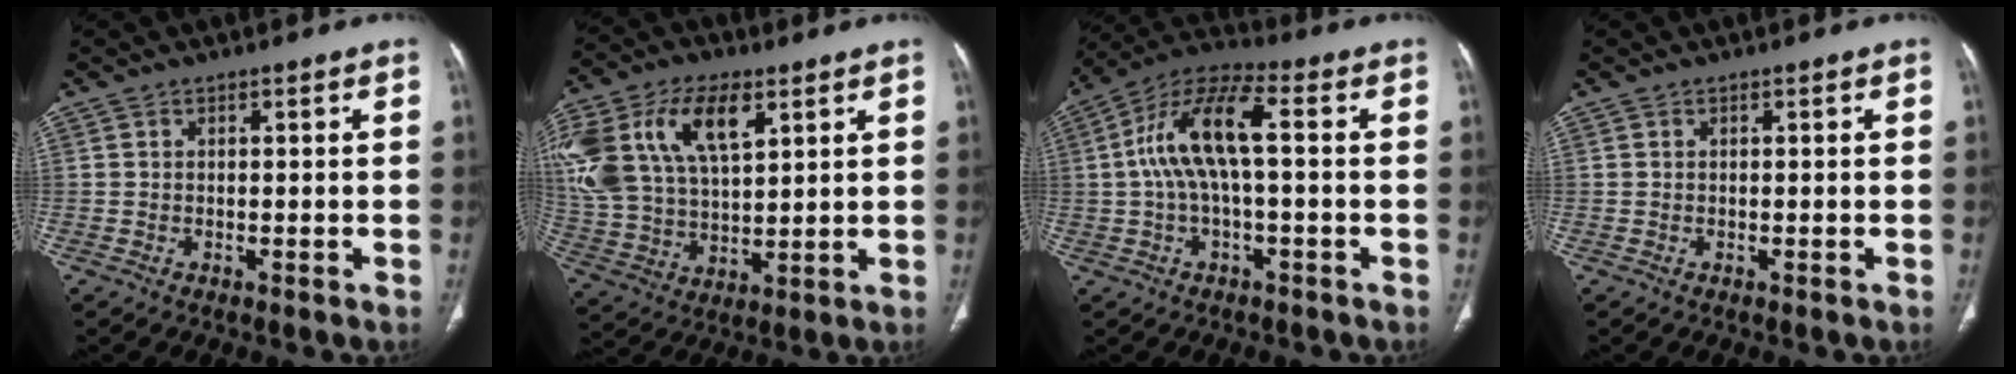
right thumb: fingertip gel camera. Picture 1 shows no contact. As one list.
[{"total": 24.9, "force": [9.9, 14.1, 18.0], "torque": [-0.399, 0.013, 0.189]}, {"total": 12.3, "force": [0.7, 4.5, 11.5], "torque": [-0.241, 0.041, 0.008]}, {"total": 0.0}]